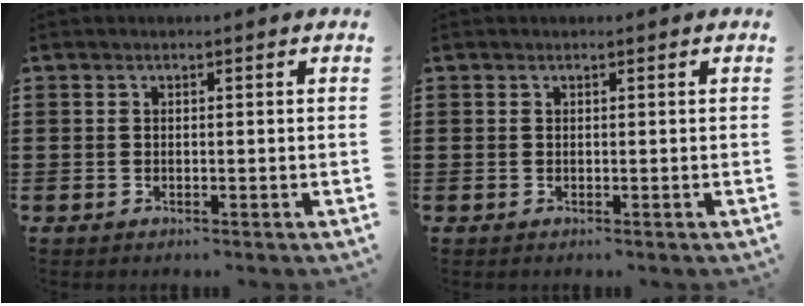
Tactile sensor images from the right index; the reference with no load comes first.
{"total": 0.0}